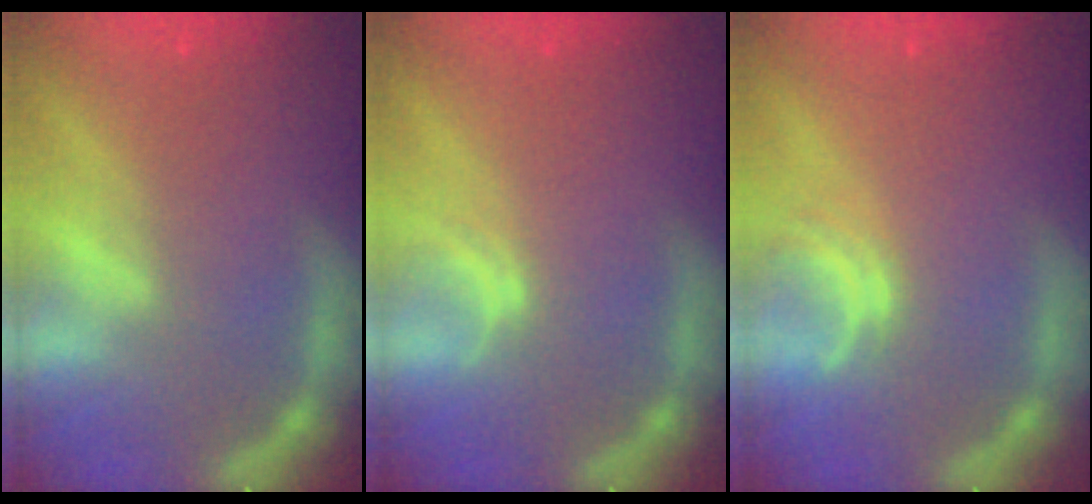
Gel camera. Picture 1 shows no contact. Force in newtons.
{"total": 1.0}
{"total": 2.0}